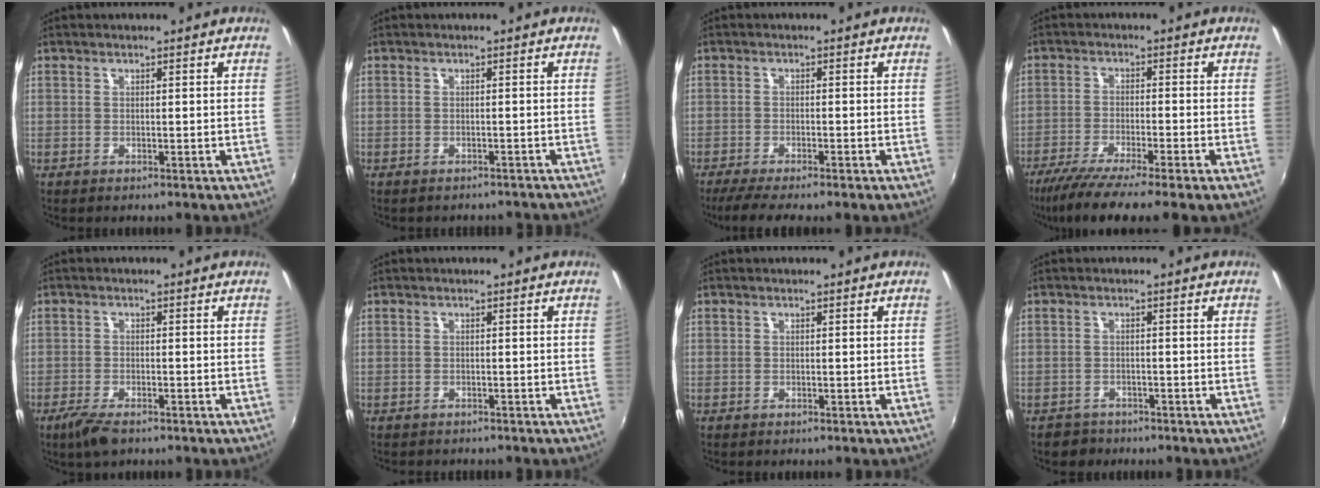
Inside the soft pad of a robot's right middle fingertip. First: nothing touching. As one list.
[{"total": 6.3, "force": [-5.7, 1.8, 1.9], "torque": [-0.038, -0.010, -0.067]}, {"total": 6.2, "force": [-5.2, 0.1, 3.5], "torque": [-0.079, -0.018, -0.085]}, {"total": 10.1, "force": [-8.0, -0.6, 6.1], "torque": [-0.127, -0.035, -0.135]}, {"total": 4.8, "force": [-3.4, 1.5, 3.0], "torque": [-0.077, -0.013, -0.064]}, {"total": 1.5, "force": [-1.4, 0.5, 0.2], "torque": [-0.009, -0.008, -0.020]}, {"total": 0.0}, {"total": 2.5, "force": [-2.0, 1.4, -0.3], "torque": [-0.005, 0.005, -0.037]}]